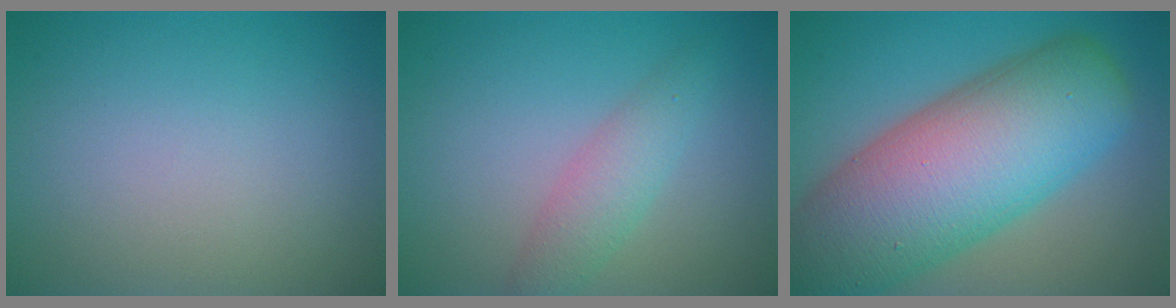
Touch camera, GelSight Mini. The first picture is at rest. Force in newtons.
{"total": 2.8, "press": 2.8, "slide": 0.1}
{"total": 15.2, "press": 15.1, "slide": 0.6}